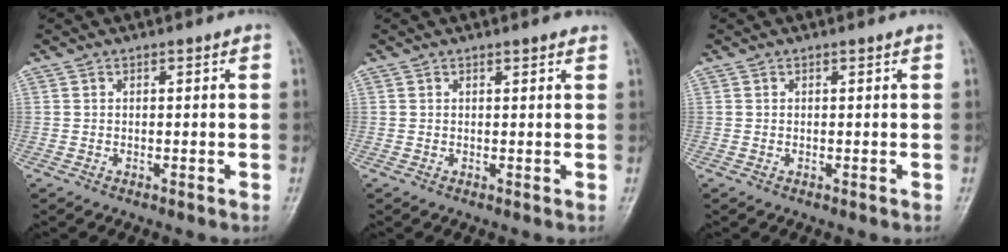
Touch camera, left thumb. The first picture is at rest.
{"total": 1.3, "force": [1.0, 0.3, 0.7], "torque": [-0.007, -0.003, 0.012]}
{"total": 0.0}